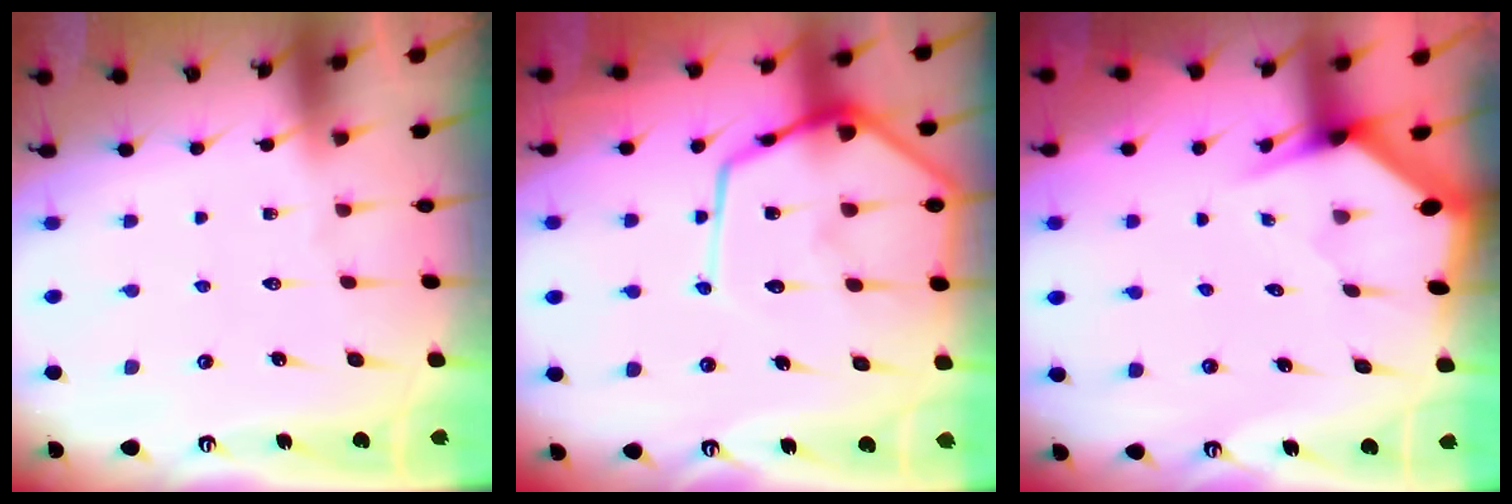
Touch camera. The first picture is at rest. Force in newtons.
{"total": 17.2, "press": 17.1, "slide": 1.5}
{"total": 2.8, "press": 2.8, "slide": 0.3}